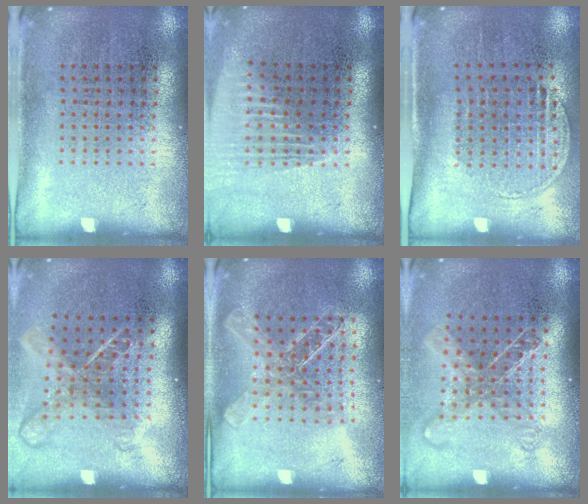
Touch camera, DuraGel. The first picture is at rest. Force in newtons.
{"total": 1.2, "press": 1.1, "slide": 0.4}
{"total": 1.5, "press": 1.3, "slide": 0.8}
{"total": 1.8, "press": 1.4, "slide": 1.1}
{"total": 1.7, "press": 1.5, "slide": 0.8}
{"total": 1.5, "press": 1.2, "slide": 0.9}